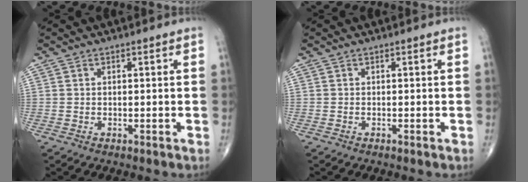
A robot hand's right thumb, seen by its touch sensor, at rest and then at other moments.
{"total": 0.0}